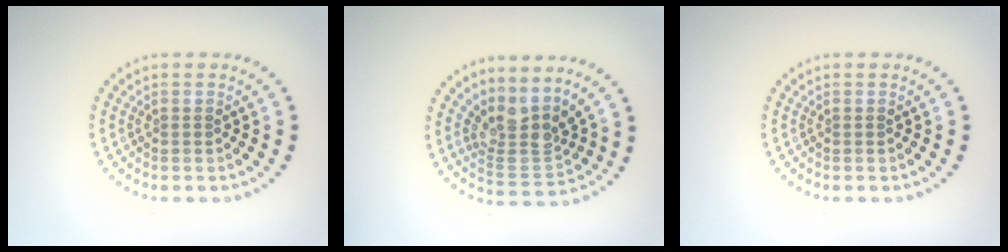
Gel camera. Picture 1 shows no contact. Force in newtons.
{"total": 3.7, "press": 2.6, "slide": 2.6}
{"total": 0.0}